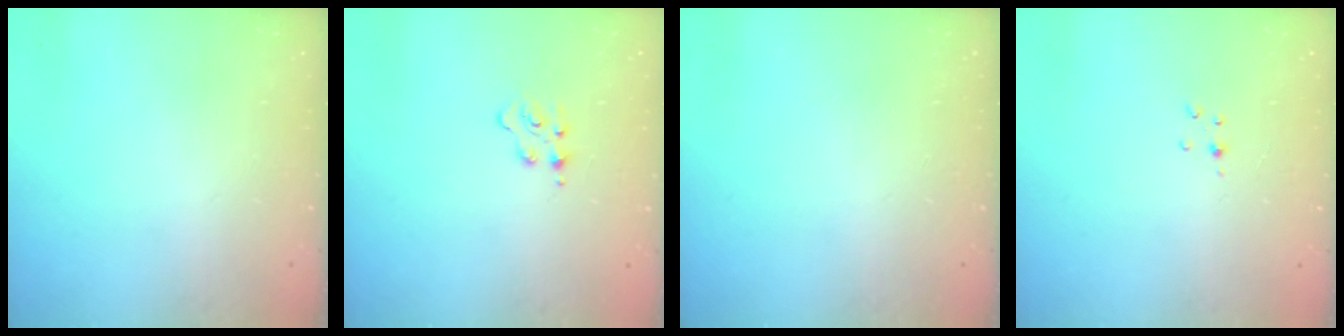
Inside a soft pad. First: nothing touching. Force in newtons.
{"total": 2.2, "press": 2.2, "slide": 0.5}
{"total": 0.0}
{"total": 2.8, "press": 2.8, "slide": 0.4}